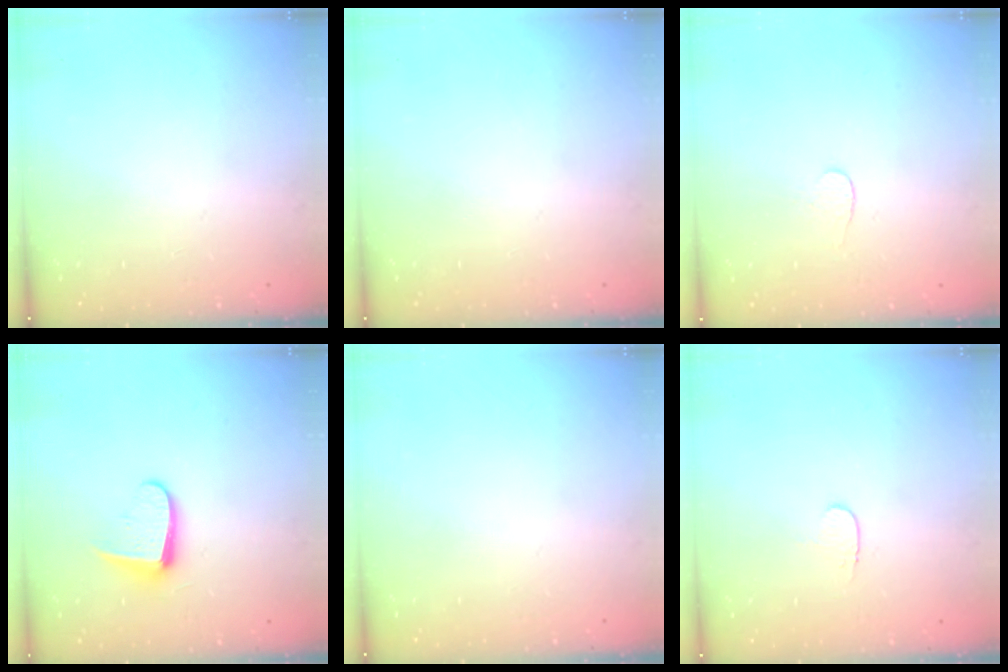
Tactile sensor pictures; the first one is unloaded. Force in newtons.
{"total": 0.0}
{"total": 2.7, "press": 2.7, "slide": 0.3}
{"total": 8.9, "press": 8.8, "slide": 0.8}
{"total": 0.0}
{"total": 3.4, "press": 3.4, "slide": 0.4}